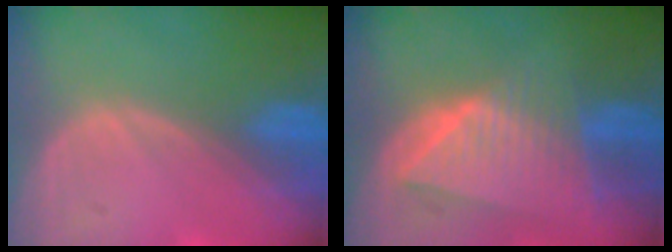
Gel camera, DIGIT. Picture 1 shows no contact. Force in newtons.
{"total": 9.1, "press": 8.2, "slide": 4.1}